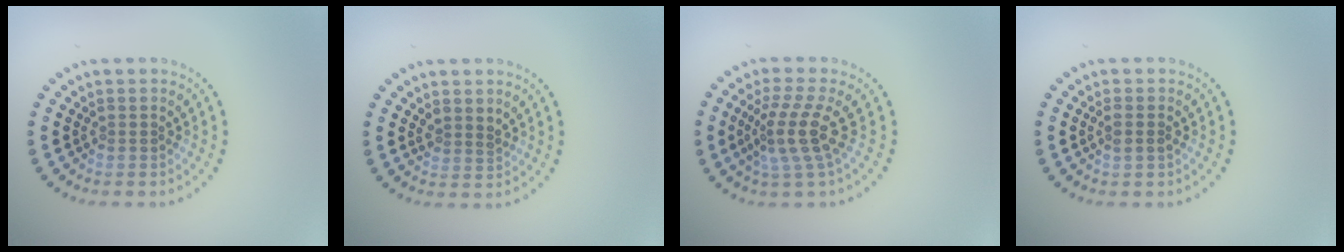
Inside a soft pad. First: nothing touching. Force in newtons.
{"total": 1.5, "press": 1.1, "slide": 0.9}
{"total": 3.8, "press": 2.9, "slide": 2.4}
{"total": 1.2, "press": 1.1, "slide": 0.3}